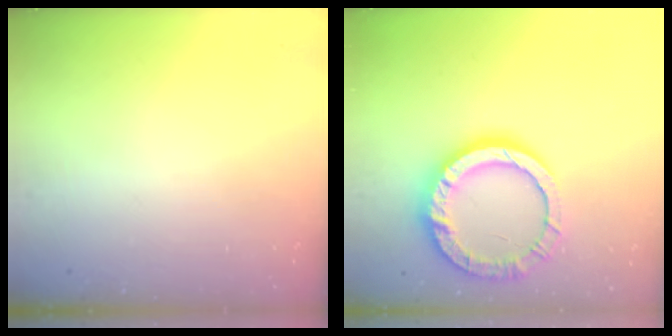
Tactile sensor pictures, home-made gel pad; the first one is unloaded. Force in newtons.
{"total": 17.0, "press": 17.0, "slide": 1.3}